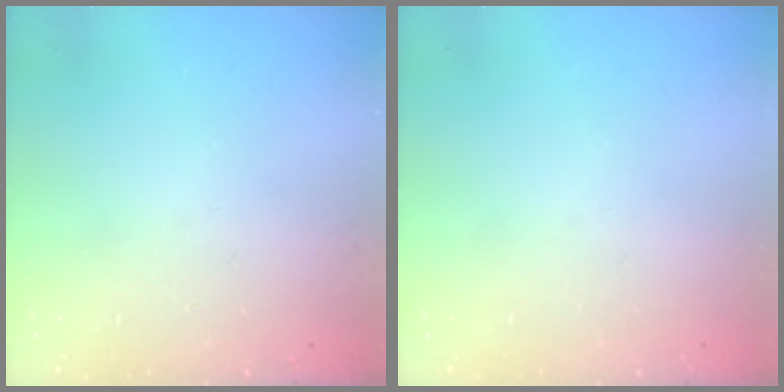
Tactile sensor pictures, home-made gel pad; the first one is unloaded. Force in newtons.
{"total": 0.0}